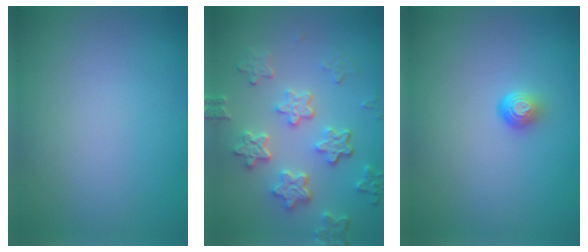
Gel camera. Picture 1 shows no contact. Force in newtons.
{"total": 5.3, "press": 4.2, "slide": 3.3}
{"total": 1.7, "press": 1.1, "slide": 1.3}